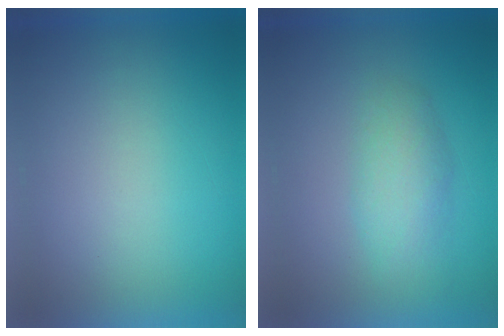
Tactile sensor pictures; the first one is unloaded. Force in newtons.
{"total": 4.0}